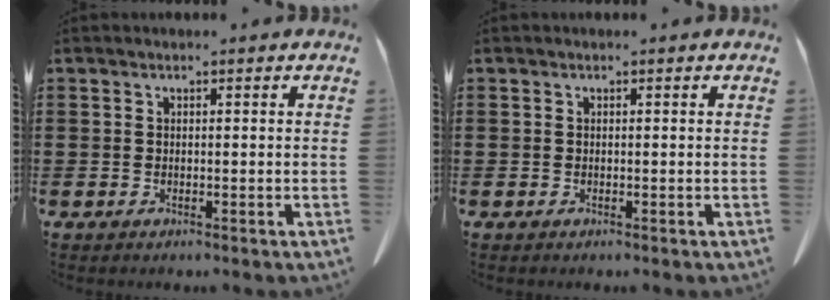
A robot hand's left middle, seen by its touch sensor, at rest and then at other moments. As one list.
[{"total": 0.0}]